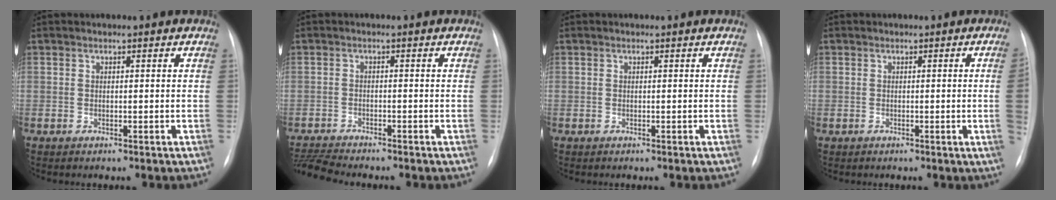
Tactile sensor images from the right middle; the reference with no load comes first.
{"total": 5.5, "force": [-5.3, -0.6, 1.4], "torque": [-0.031, -0.019, -0.091]}
{"total": 0.0}
{"total": 2.7, "force": [-0.1, -1.0, 2.5], "torque": [-0.035, -0.004, 0.002]}